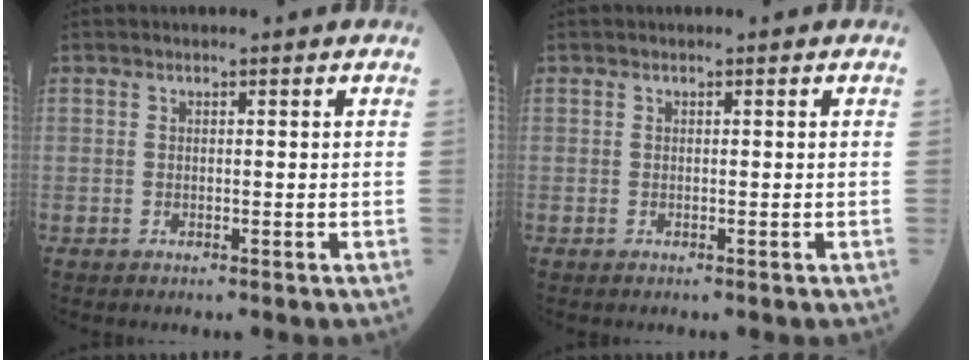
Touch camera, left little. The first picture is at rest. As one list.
[{"total": 0.0}]